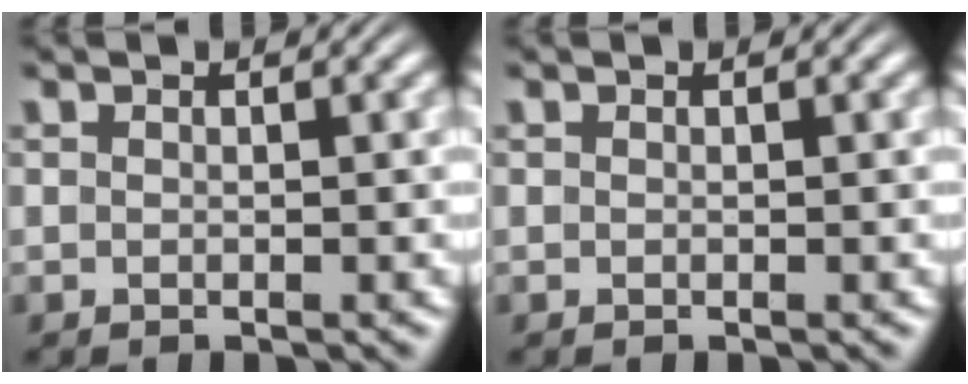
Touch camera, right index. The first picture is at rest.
{"total": 0.0}